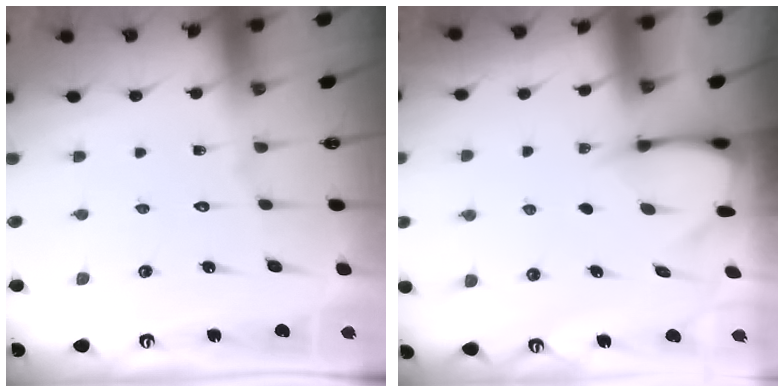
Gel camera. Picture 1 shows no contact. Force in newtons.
{"total": 3.6, "press": 3.6, "slide": 0.3}